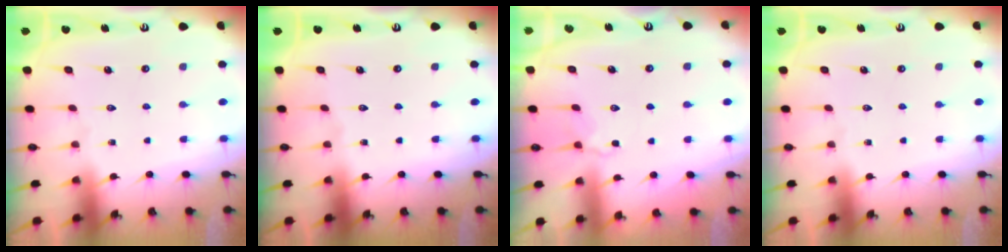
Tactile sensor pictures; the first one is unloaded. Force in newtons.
{"total": 0.0}
{"total": 3.5, "press": 3.3, "slide": 1.3}
{"total": 0.0}